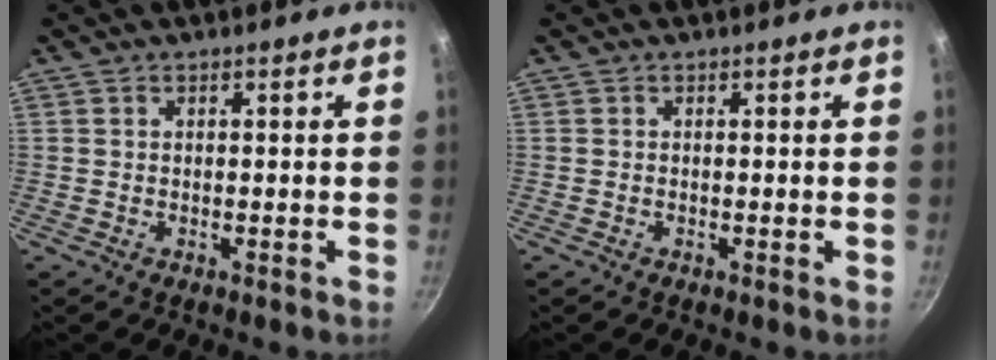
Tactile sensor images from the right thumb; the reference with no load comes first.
{"total": 0.0}